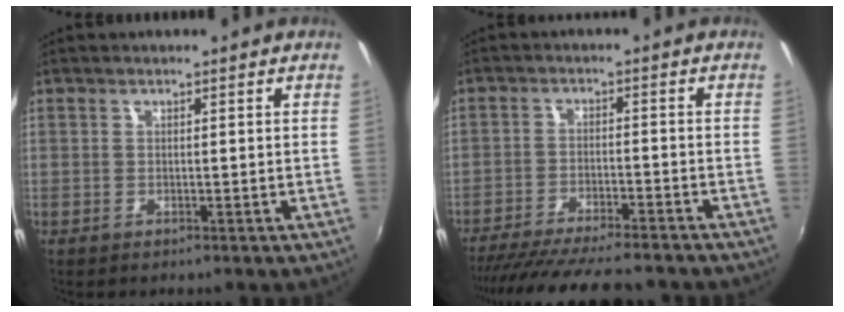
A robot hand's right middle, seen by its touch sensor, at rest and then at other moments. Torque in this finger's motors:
{"motor_torque": [1.11, -1.03, 0.35, 0.12]}